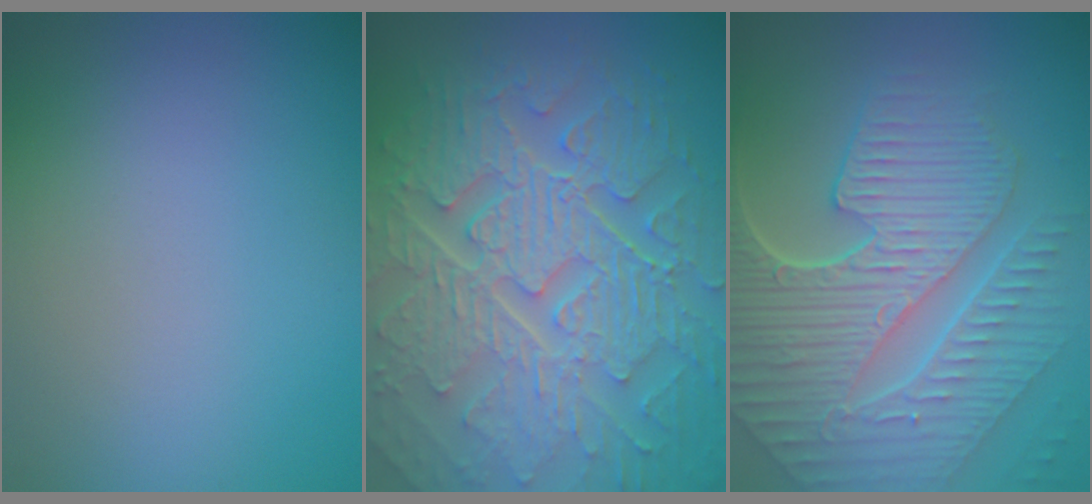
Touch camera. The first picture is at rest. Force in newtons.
{"total": 10.8, "press": 7.2, "slide": 8.0}
{"total": 9.6, "press": 6.5, "slide": 7.1}